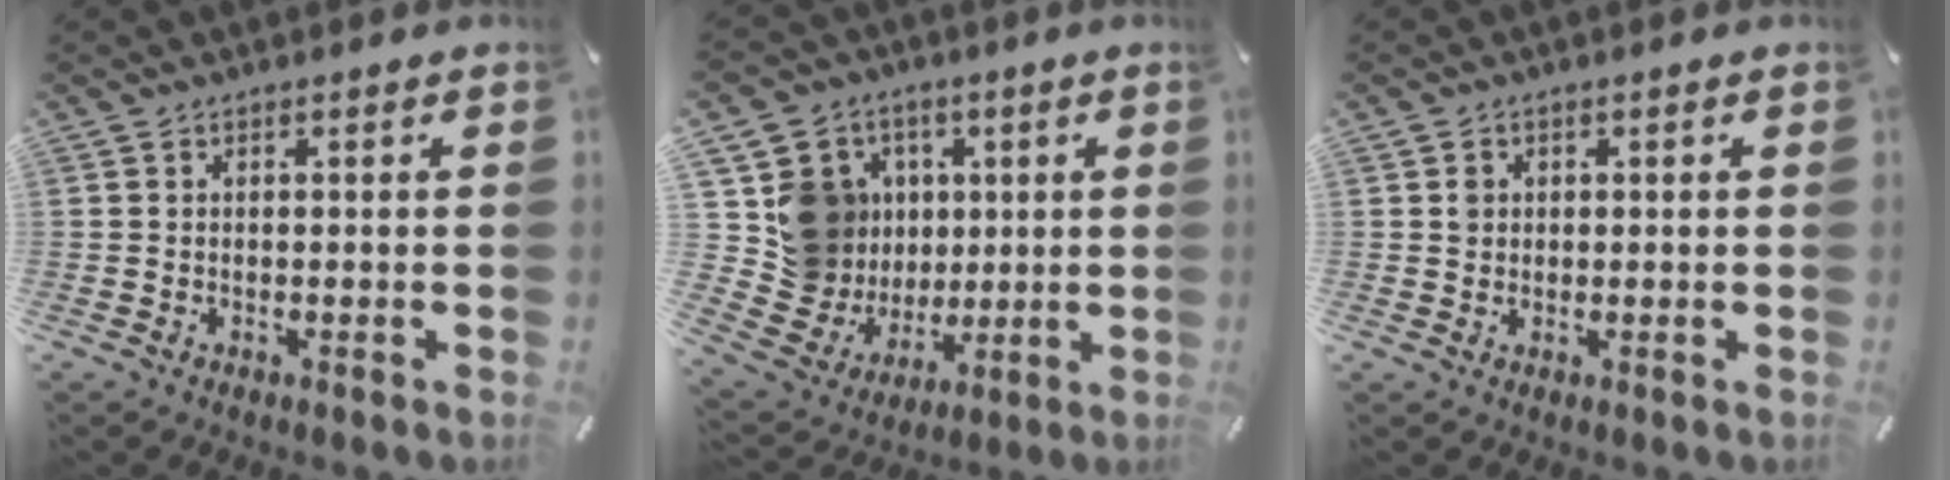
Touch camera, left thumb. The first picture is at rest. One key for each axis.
{"total": 15.2, "fx": 2.4, "fy": 14.6, "fz": 3.1, "tx": -0.048, "ty": -0.013, "tz": 0.070}
{"total": 1.6, "fx": 0.3, "fy": 1.5, "fz": 0.3, "tx": -0.001, "ty": 0.003, "tz": 0.002}